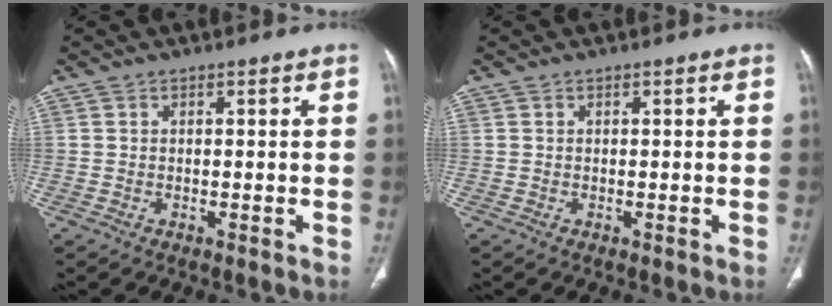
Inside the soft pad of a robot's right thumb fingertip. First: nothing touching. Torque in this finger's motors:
{"motor_torque": [-0.07, 0.08, -0.10, 0.10, 0.00]}